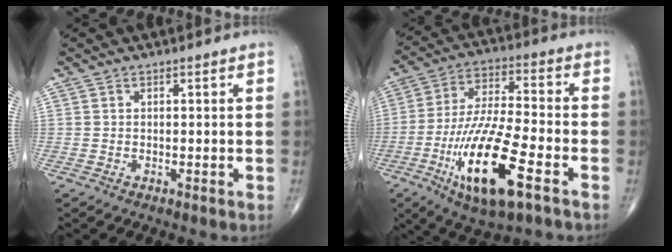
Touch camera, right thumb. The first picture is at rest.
{"total": 19.1, "force": [-7.7, 5.2, 16.7], "torque": [-0.334, 0.017, -0.131]}